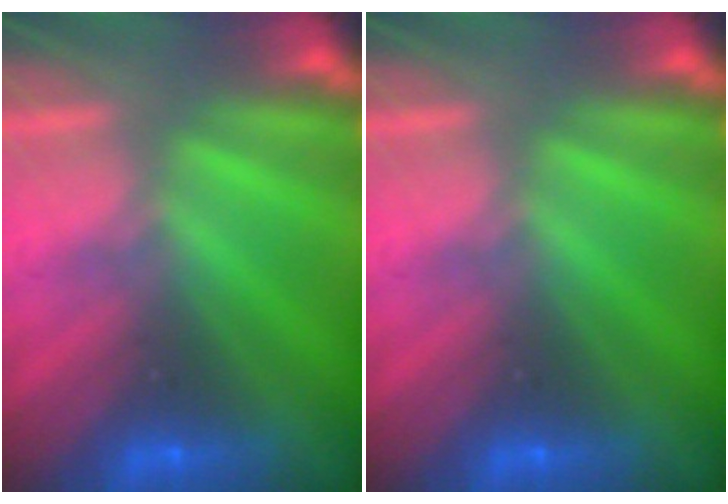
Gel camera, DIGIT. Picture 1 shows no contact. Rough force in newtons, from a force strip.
{"total": 0.0}